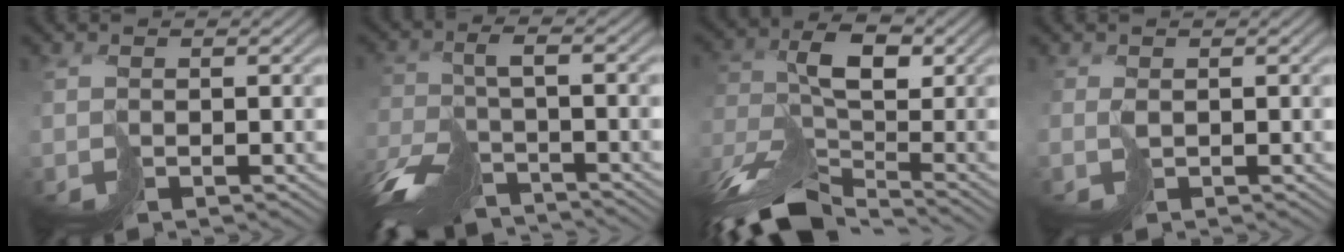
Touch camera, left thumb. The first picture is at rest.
{"total": 9.5, "force": [-7.4, 3.1, 5.2], "torque": [-0.113, -0.014, -0.141]}
{"total": 11.5, "force": [-7.0, 5.2, 7.4], "torque": [-0.154, -0.010, -0.139]}
{"total": 0.6, "force": [0.2, 0.4, -0.4], "torque": [0.008, -0.001, 0.009]}